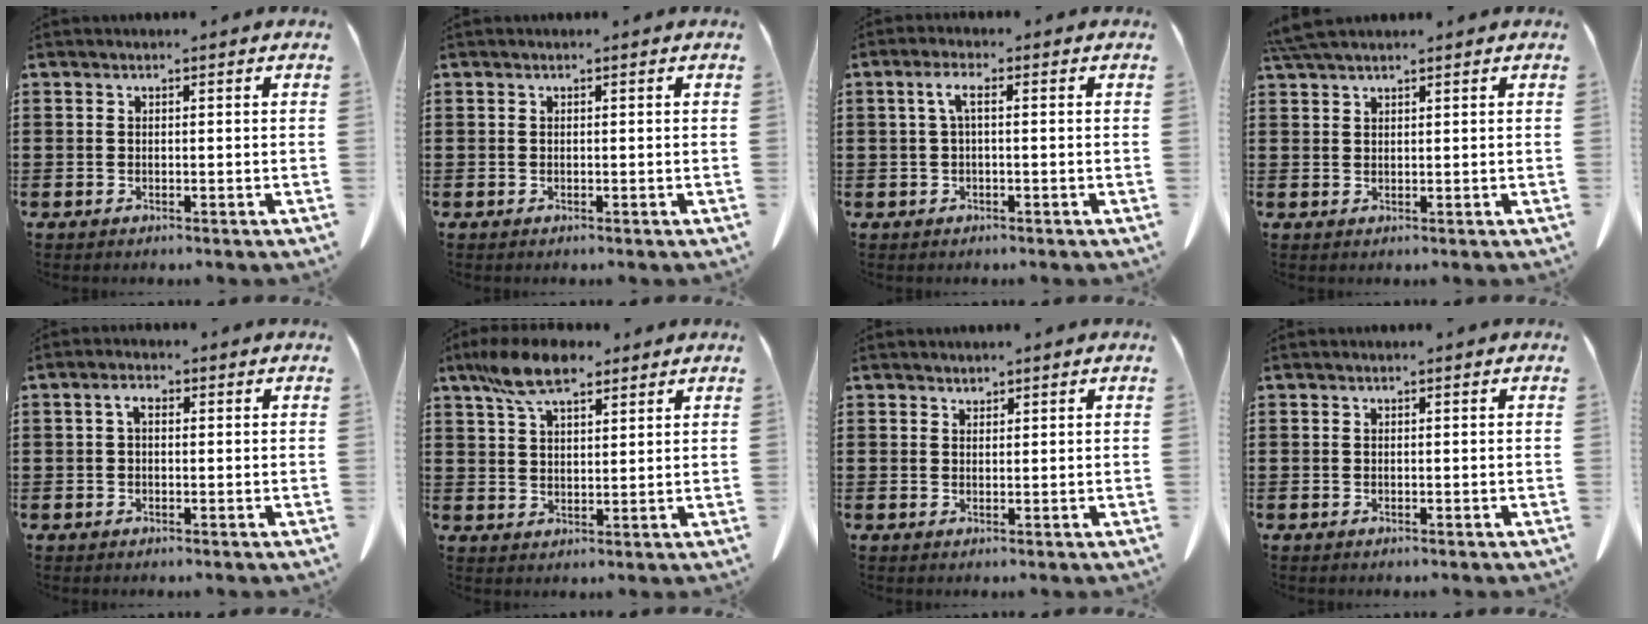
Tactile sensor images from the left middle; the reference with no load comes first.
{"total": 0.0}
{"total": 3.0, "force": [0.3, 0.8, 2.9], "torque": [-0.057, 0.008, 0.003]}
{"total": 2.9, "force": [2.5, 0.4, 1.4], "torque": [-0.035, 0.000, 0.049]}
{"total": 2.4, "force": [0.1, 1.2, 2.1], "torque": [-0.045, 0.005, 0.001]}
{"total": 8.5, "force": [5.9, 3.2, 5.2], "torque": [-0.117, 0.000, 0.111]}
{"total": 1.1, "force": [1.1, 0.3, -0.1], "torque": [-0.002, -0.001, 0.022]}
{"total": 0.0}